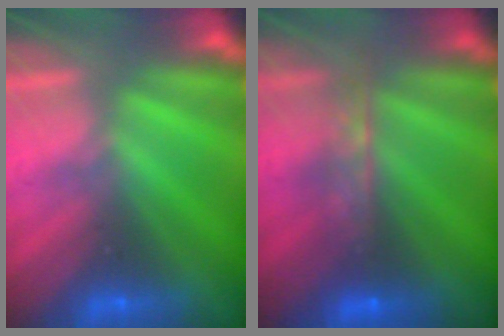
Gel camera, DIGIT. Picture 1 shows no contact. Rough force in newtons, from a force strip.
{"total": 7.6}